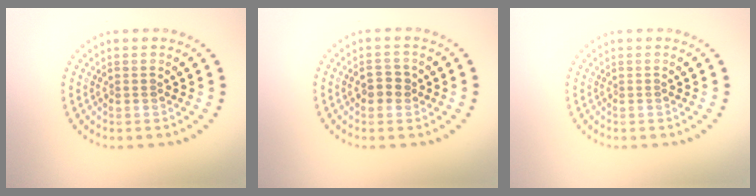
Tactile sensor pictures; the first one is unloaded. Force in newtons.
{"total": 1.9, "press": 1.9, "slide": 0.3}
{"total": 0.0}